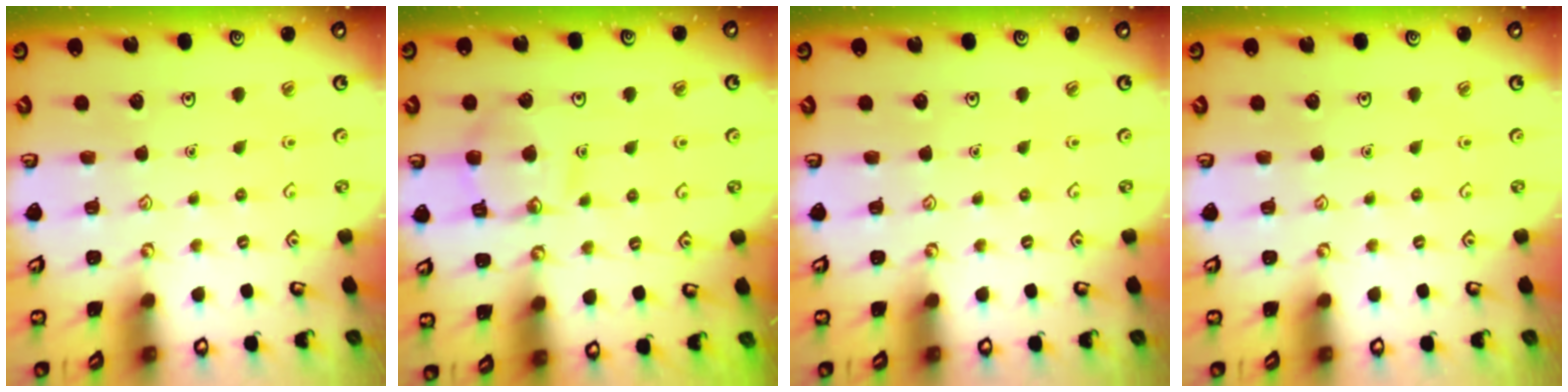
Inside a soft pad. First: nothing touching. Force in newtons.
{"total": 12.2, "press": 12.1, "slide": 1.1}
{"total": 0.0}
{"total": 0.0}